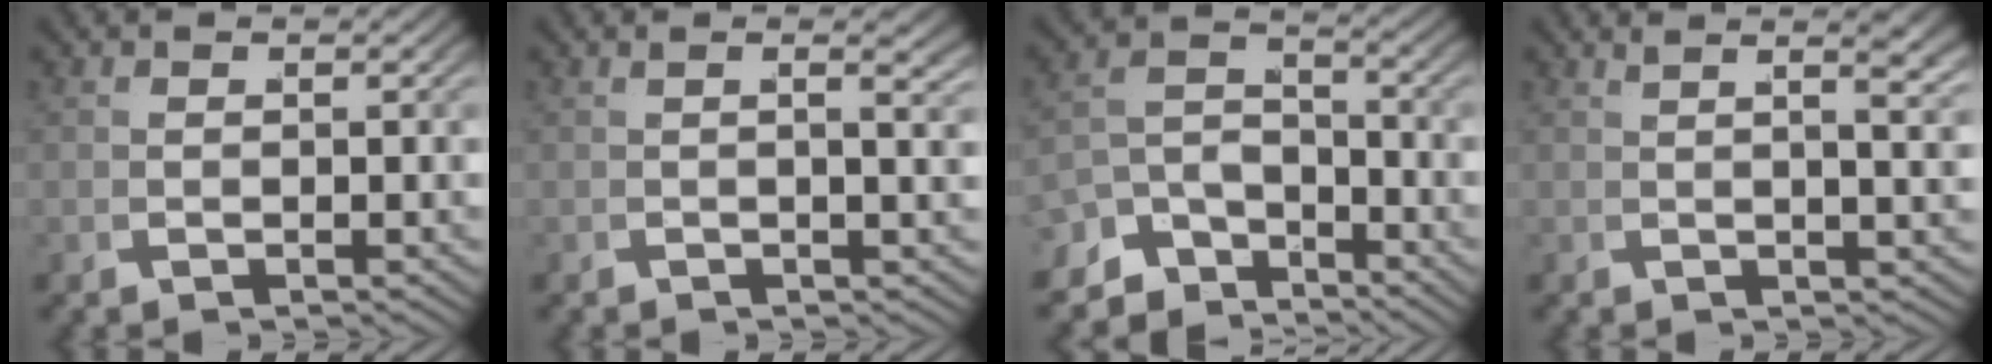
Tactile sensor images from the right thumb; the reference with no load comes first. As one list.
[{"total": 2.2, "force": [0.5, 0.3, 2.2], "torque": [-0.027, 0.004, 0.005]}, {"total": 6.7, "force": [-3.4, 4.5, 3.6], "torque": [-0.051, -0.027, -0.053]}, {"total": 5.1, "force": [2.5, 1.5, 4.2], "torque": [-0.049, 0.007, 0.036]}]